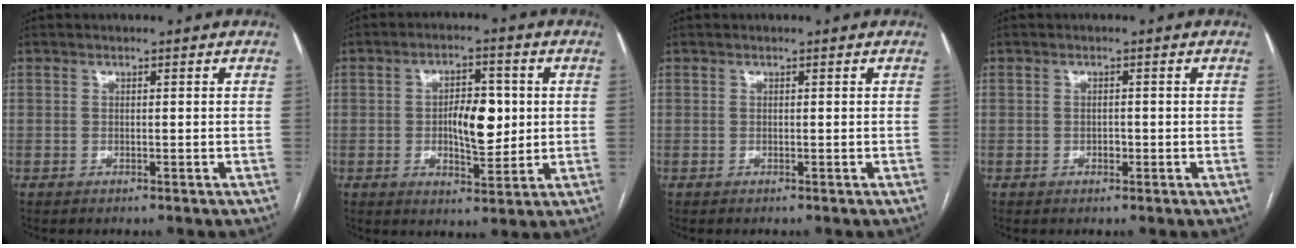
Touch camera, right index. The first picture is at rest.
{"total": 7.7, "force": [0.2, 3.3, 7.0], "torque": [-0.111, 0.008, 0.008]}
{"total": 0.0}
{"total": 1.1, "force": [-0.4, 0.7, 0.6], "torque": [-0.010, 0.002, -0.004]}